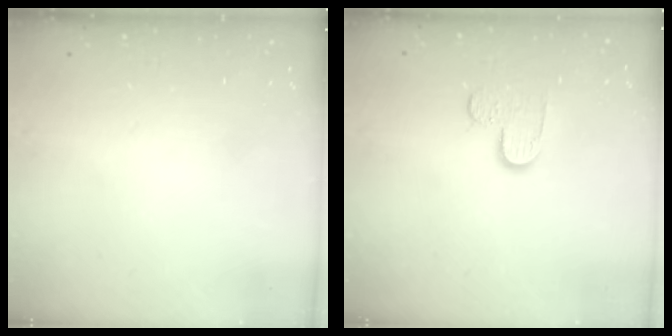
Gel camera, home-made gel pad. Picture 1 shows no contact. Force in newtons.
{"total": 5.3, "press": 5.3, "slide": 0.3}